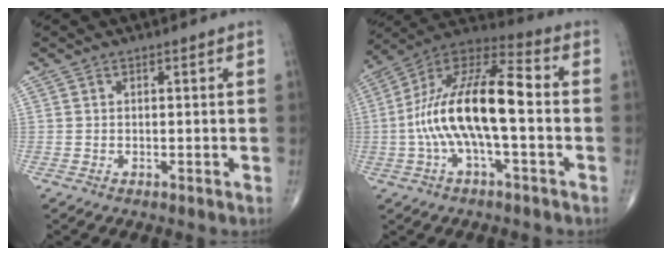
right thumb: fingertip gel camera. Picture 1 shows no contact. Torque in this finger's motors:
{"motor_torque": [0.63, 0.57, 1.93, -0.45, 0.22]}